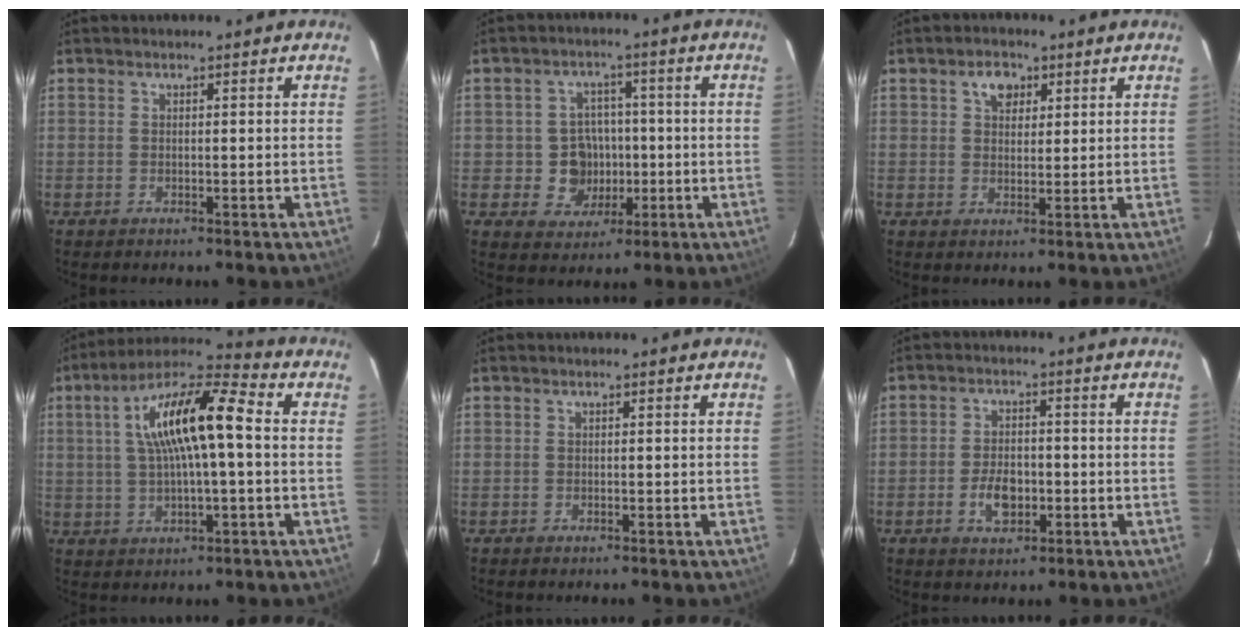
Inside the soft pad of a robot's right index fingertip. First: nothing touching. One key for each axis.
{"total": 7.2, "fx": -1.1, "fy": 6.9, "fz": 1.8, "tx": -0.044, "ty": 0.017, "tz": -0.007}
{"total": 4.1, "fx": 1.9, "fy": 2.9, "fz": 2.1, "tx": -0.029, "ty": 0.011, "tz": 0.035}
{"total": 15.1, "fx": 2.1, "fy": 3.6, "fz": 14.6, "tx": -0.260, "ty": 0.025, "tz": 0.031}
{"total": 0.0}
{"total": 5.9, "fx": -2.0, "fy": 3.5, "fz": 4.3, "tx": -0.085, "ty": 0.004, "tz": -0.029}